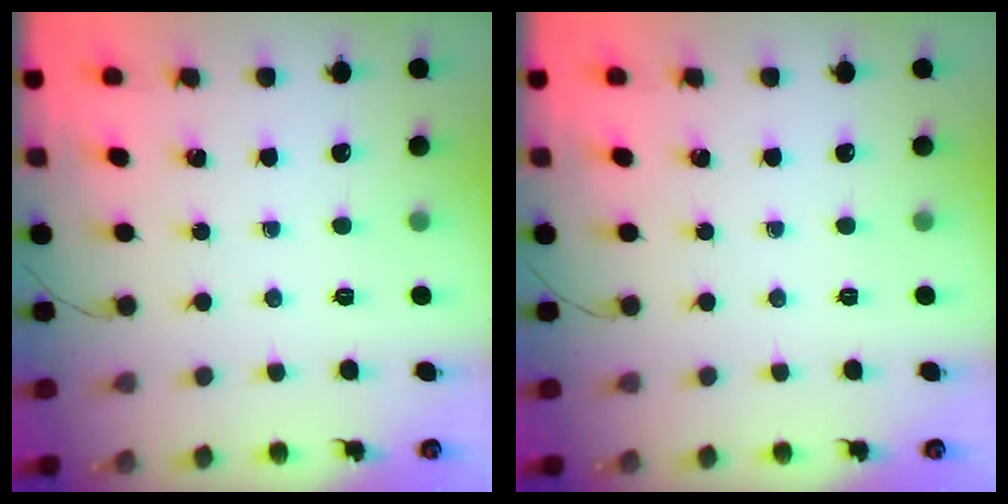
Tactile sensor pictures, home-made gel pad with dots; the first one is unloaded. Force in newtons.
{"total": 0.0}